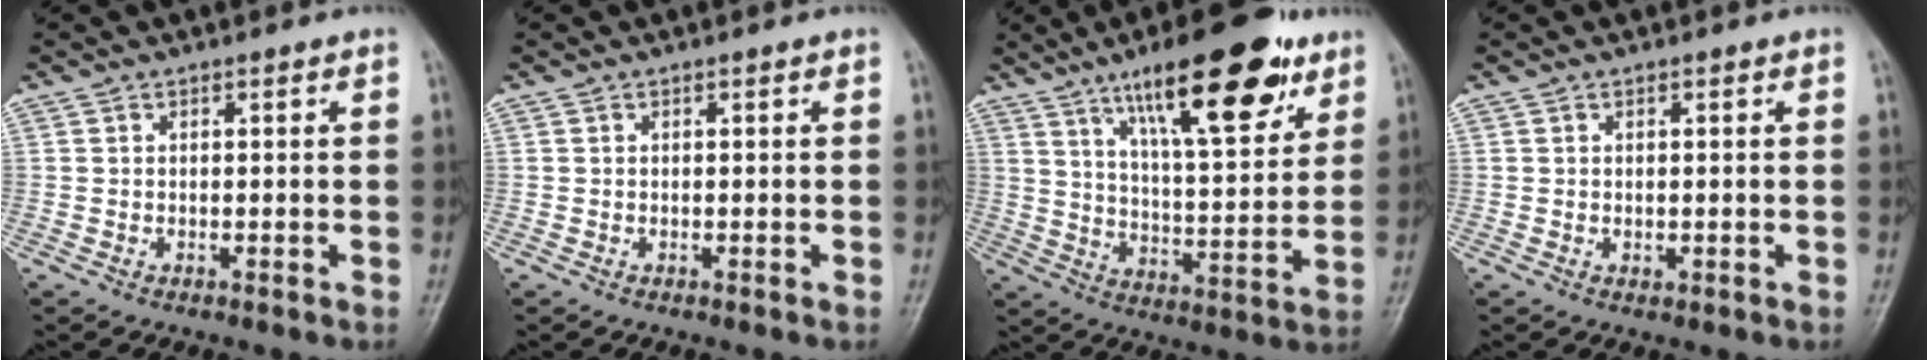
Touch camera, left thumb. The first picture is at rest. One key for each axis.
{"total": 0.0}
{"total": 21.5, "fx": 12.5, "fy": 6.5, "fz": 16.2, "tx": -0.215, "ty": -0.045, "tz": 0.202}
{"total": 1.1, "fx": 0.1, "fy": 0.9, "fz": 0.6, "tx": -0.004, "ty": -0.001, "tz": 0.002}